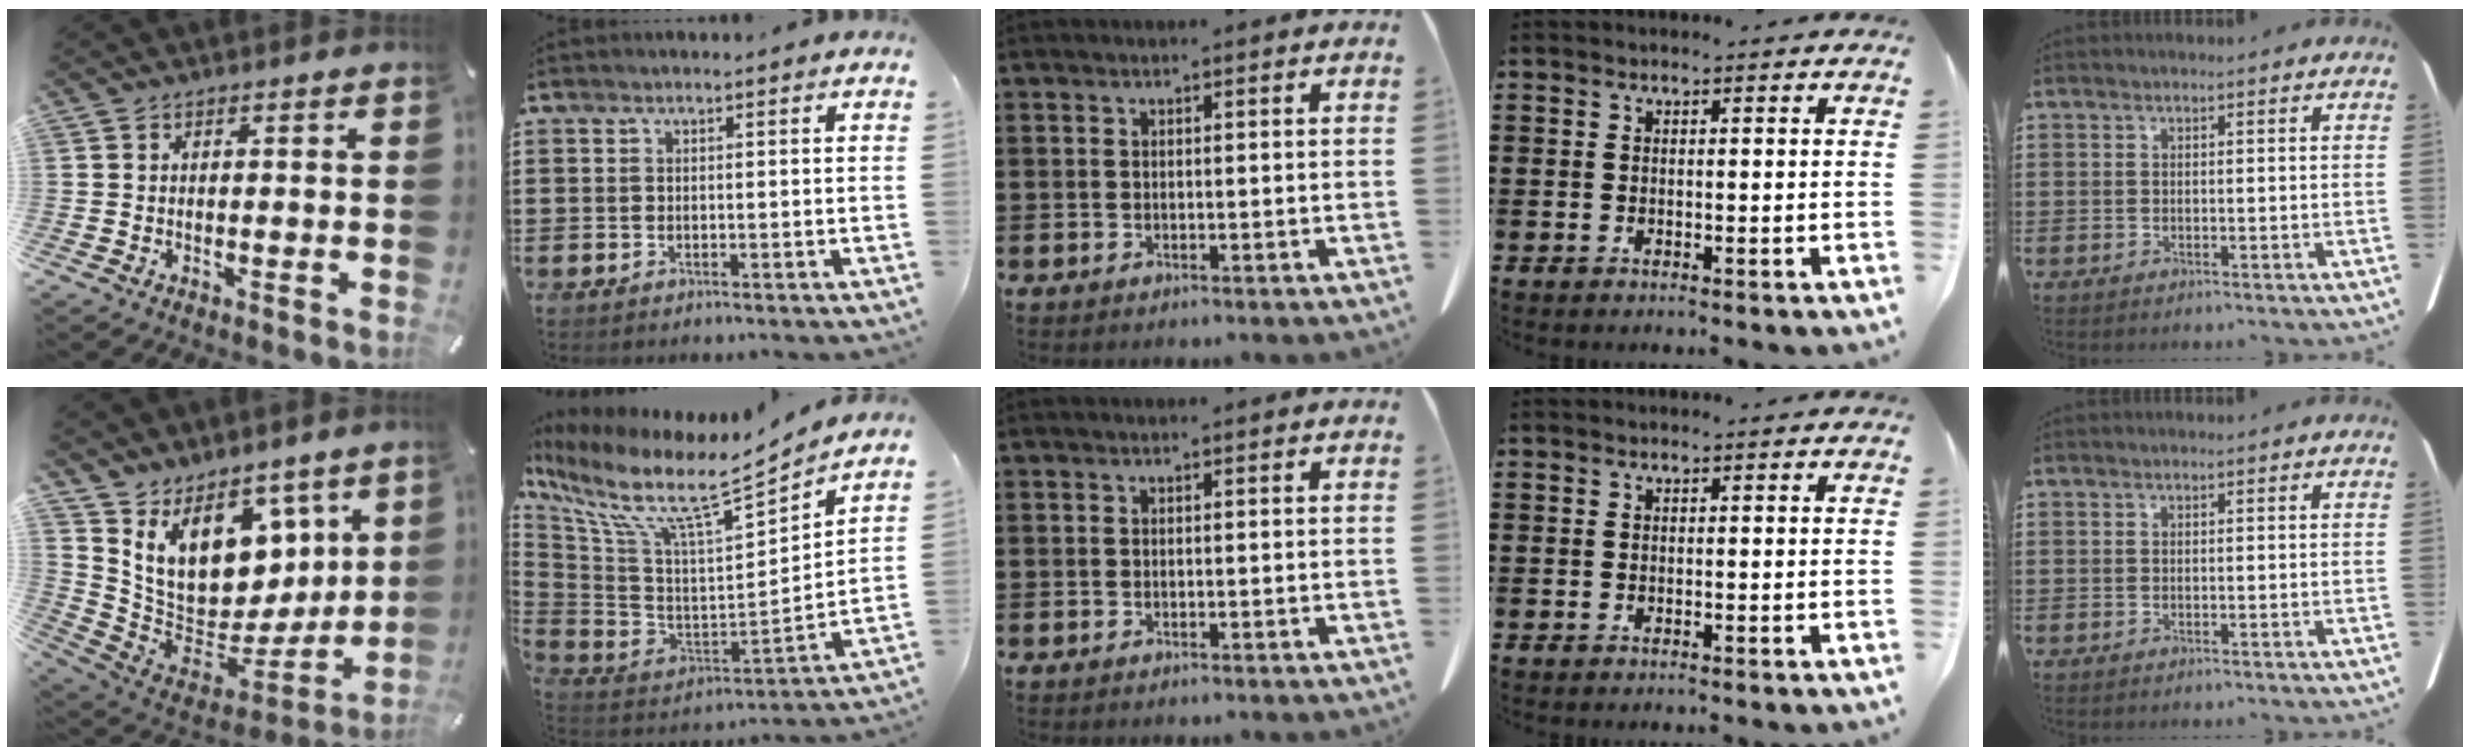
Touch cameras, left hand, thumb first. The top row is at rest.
{"thumb": {"total": 14.5, "force": [6.8, 11.0, 6.6], "torque": [-0.128, -0.082, 0.137]}, "index": {"total": 9.6, "force": [7.0, 1.2, 6.6], "torque": [-0.153, -0.061, 0.111]}}